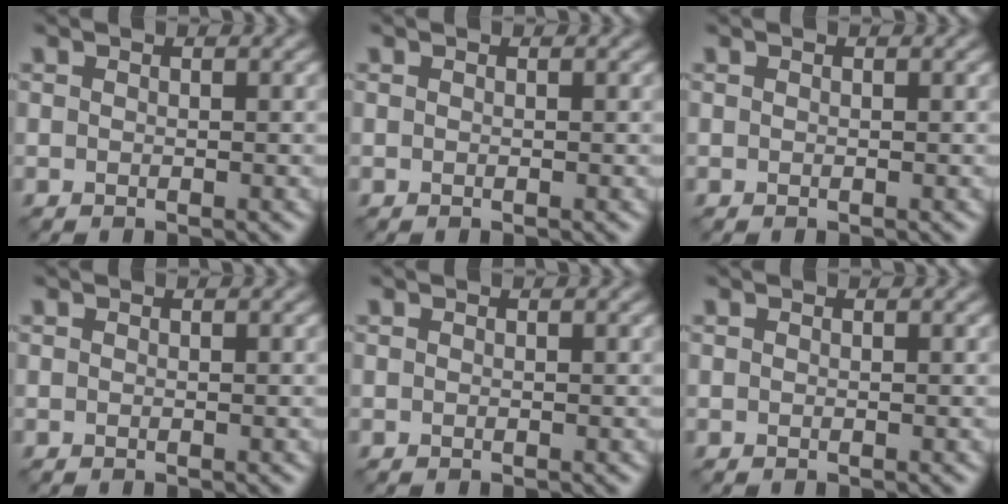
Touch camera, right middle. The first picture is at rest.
{"total": 0.0}
{"total": 0.0}
{"total": 0.0}
{"total": 0.0}
{"total": 0.0}